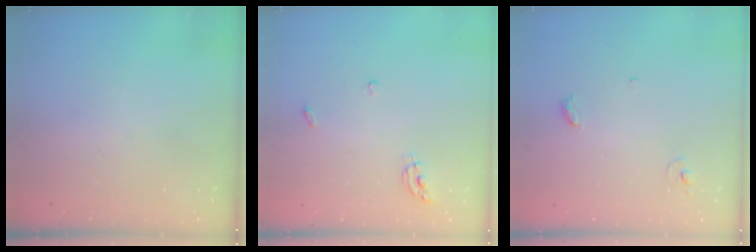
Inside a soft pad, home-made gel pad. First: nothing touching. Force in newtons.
{"total": 5.2, "press": 5.2, "slide": 0.4}
{"total": 3.8, "press": 3.8, "slide": 0.3}